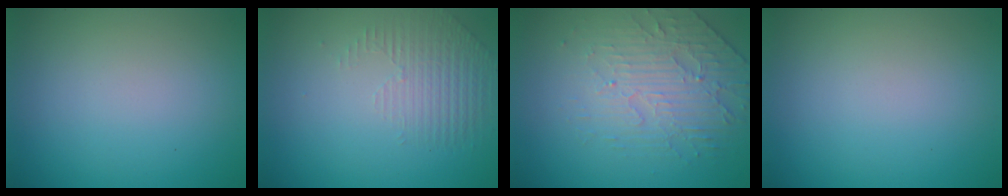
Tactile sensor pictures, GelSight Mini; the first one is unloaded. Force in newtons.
{"total": 1.5, "press": 0.9, "slide": 1.2}
{"total": 4.5, "press": 3.3, "slide": 3.0}
{"total": 0.0}